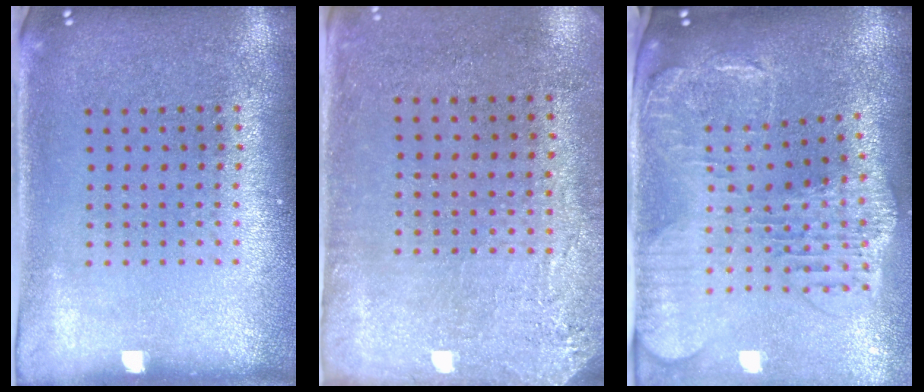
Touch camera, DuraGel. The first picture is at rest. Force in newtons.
{"total": 2.8, "press": 2.3, "slide": 1.6}
{"total": 2.5, "press": 2.2, "slide": 1.2}